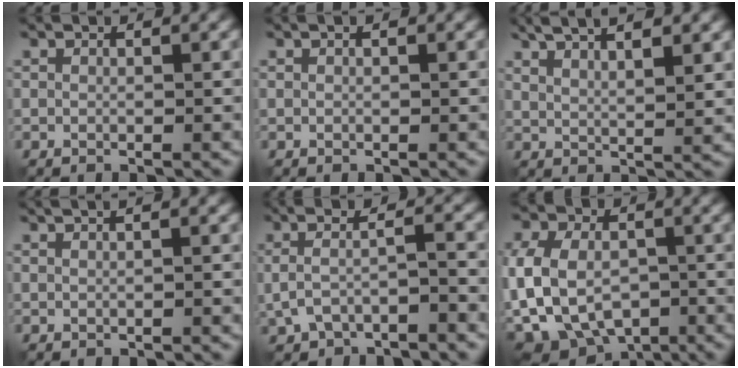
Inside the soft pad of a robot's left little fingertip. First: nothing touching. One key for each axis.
{"total": 0.6, "fx": 0.2, "fy": 0.2, "fz": 0.5, "tx": -0.011, "ty": -0.001, "tz": 0.003}
{"total": 7.0, "fx": 4.4, "fy": 2.2, "fz": 5.0, "tx": -0.069, "ty": 0.021, "tz": 0.054}
{"total": 3.2, "fx": 1.6, "fy": 1.6, "fz": 2.3, "tx": -0.024, "ty": 0.026, "tz": 0.007}
{"total": 4.1, "fx": -1.1, "fy": 1.5, "fz": 3.7, "tx": -0.069, "ty": 0.000, "tz": -0.025}
{"total": 13.3, "fx": -4.8, "fy": 9.8, "fz": 7.6, "tx": -0.167, "ty": -0.018, "tz": -0.091}